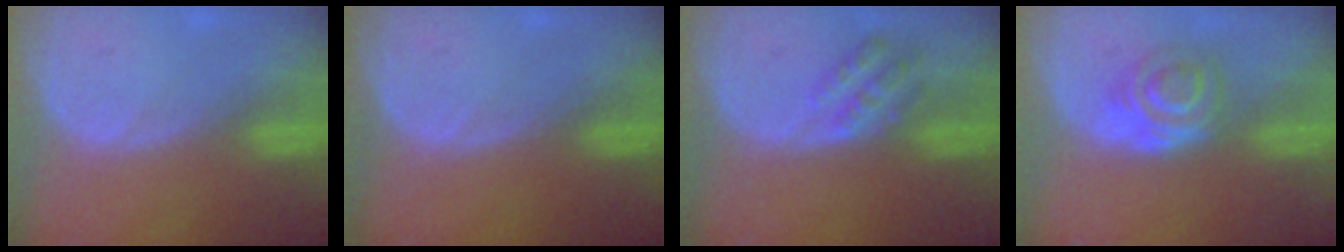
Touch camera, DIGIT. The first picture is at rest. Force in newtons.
{"total": 0.0}
{"total": 4.4, "press": 4.1, "slide": 1.7}
{"total": 6.3, "press": 5.2, "slide": 3.5}